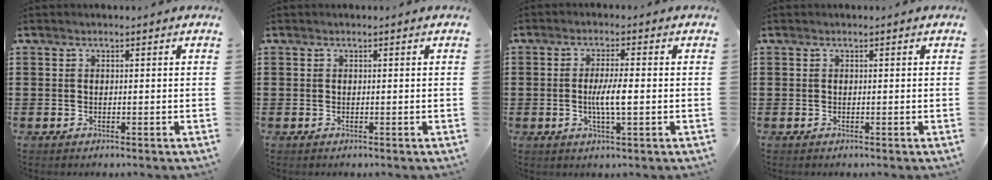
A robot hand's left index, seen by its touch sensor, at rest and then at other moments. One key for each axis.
{"total": 0.0}
{"total": 4.7, "fx": -0.4, "fy": 0.6, "fz": 4.7, "tx": -0.088, "ty": -0.003, "tz": -0.011}
{"total": 0.0}